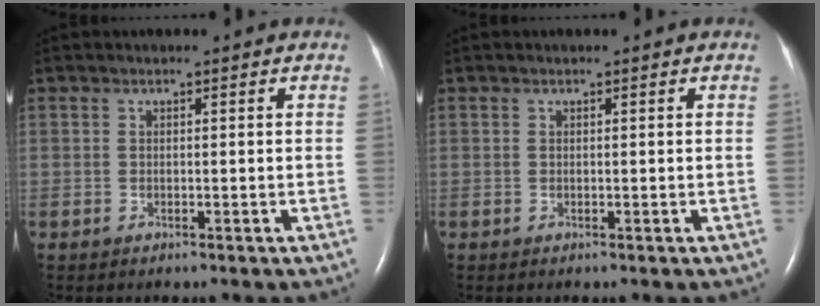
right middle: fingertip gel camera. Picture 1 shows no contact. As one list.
[{"total": 0.0}]